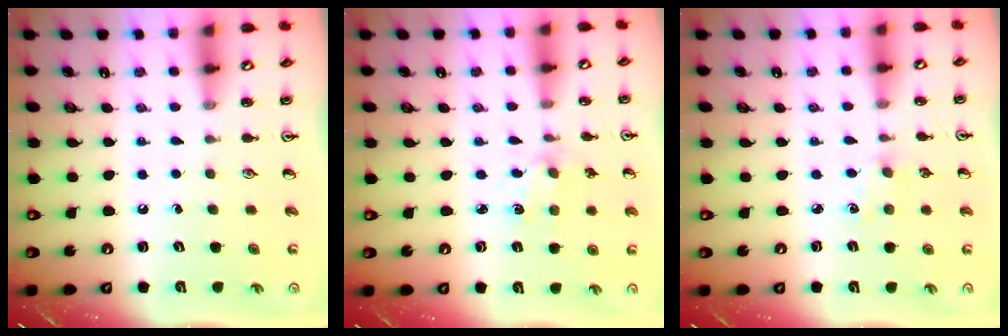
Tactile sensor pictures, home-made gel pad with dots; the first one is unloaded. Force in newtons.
{"total": 2.0, "press": 2.0, "slide": 0.3}
{"total": 2.4, "press": 2.3, "slide": 0.4}